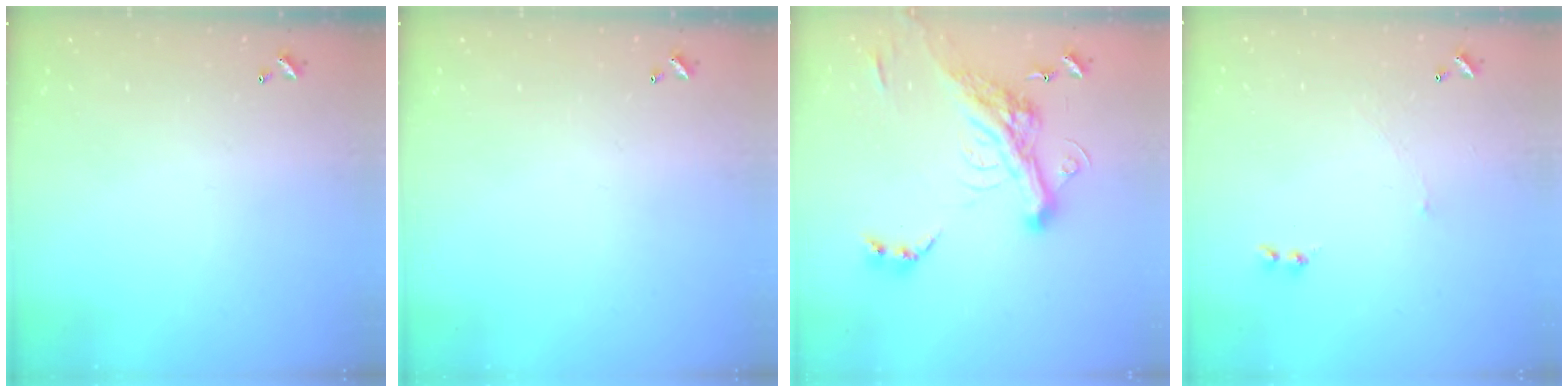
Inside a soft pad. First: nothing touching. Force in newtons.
{"total": 0.0}
{"total": 10.6, "press": 10.4, "slide": 2.2}
{"total": 2.6, "press": 2.6, "slide": 0.6}